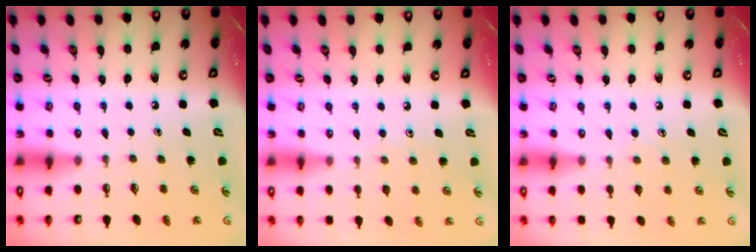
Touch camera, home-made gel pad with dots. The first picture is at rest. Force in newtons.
{"total": 3.6, "press": 3.6, "slide": 0.3}
{"total": 5.7, "press": 5.7, "slide": 0.5}